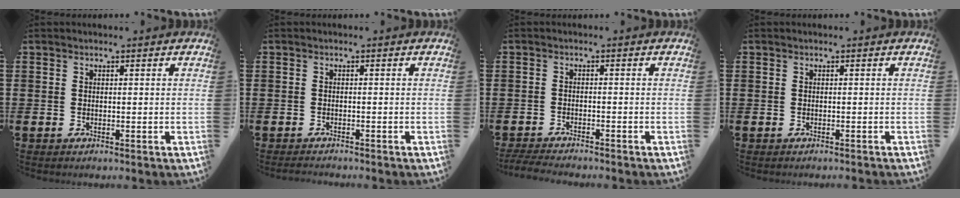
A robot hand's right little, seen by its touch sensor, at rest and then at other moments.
{"total": 0.7, "force": [-0.7, 0.0, 0.1], "torque": [-0.004, -0.002, -0.014]}
{"total": 2.1, "force": [-2.1, 0.0, 0.4], "torque": [-0.007, 0.004, -0.043]}
{"total": 0.0}